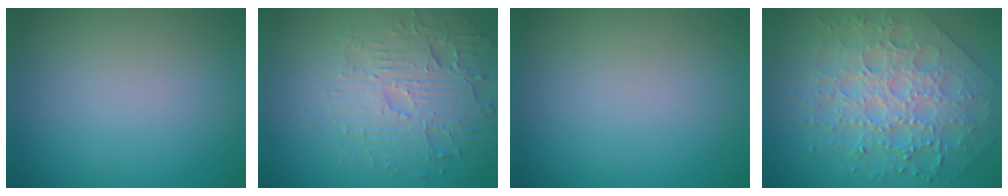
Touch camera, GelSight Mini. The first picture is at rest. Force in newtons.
{"total": 5.1, "press": 4.5, "slide": 2.5}
{"total": 0.0}
{"total": 6.3, "press": 5.6, "slide": 2.9}